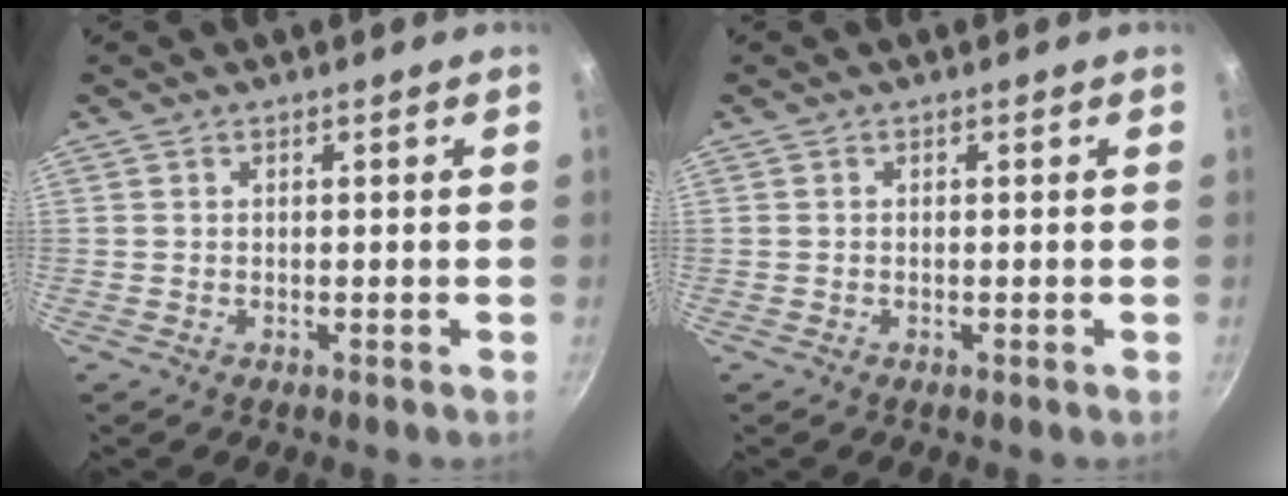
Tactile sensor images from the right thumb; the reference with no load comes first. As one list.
[{"total": 0.0}]